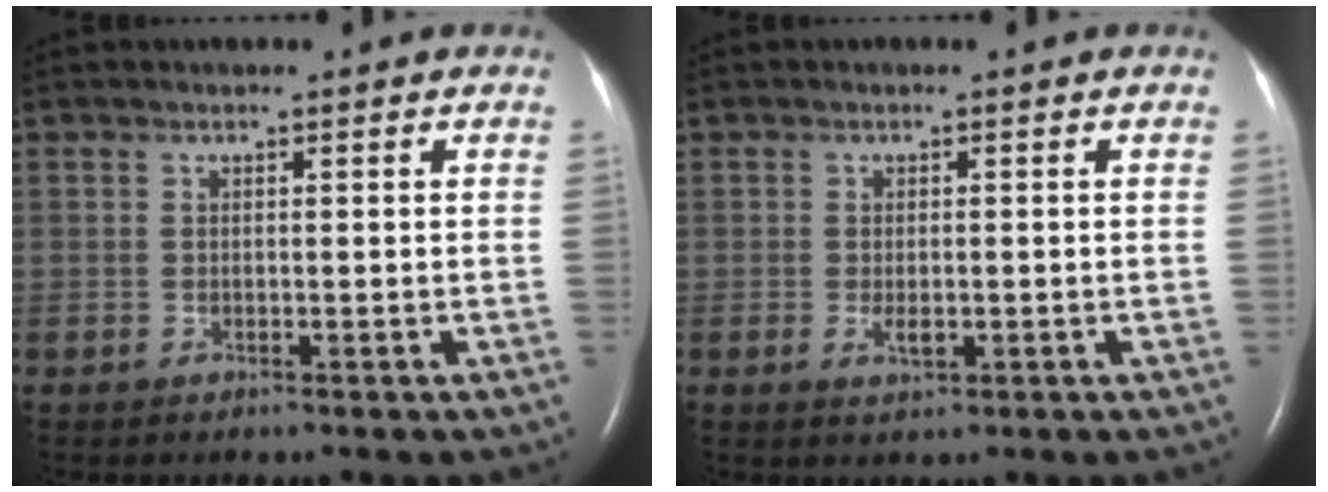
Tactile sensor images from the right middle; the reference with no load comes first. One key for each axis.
{"total": 1.9, "fx": -0.5, "fy": 0.8, "fz": 1.7, "tx": -0.034, "ty": -0.003, "tz": -0.004}